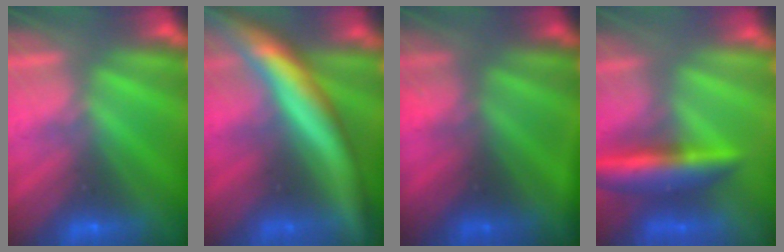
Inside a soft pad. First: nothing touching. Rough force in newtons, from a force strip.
{"total": 8.7}
{"total": 6.4}
{"total": 8.0}